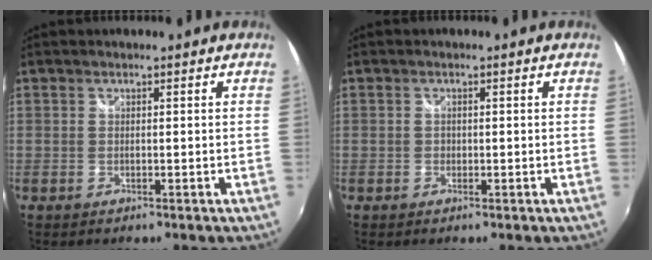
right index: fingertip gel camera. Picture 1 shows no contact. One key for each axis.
{"total": 0.7, "fx": -0.1, "fy": 0.7, "fz": 0.0, "tx": 0.002, "ty": -0.002, "tz": -0.003}